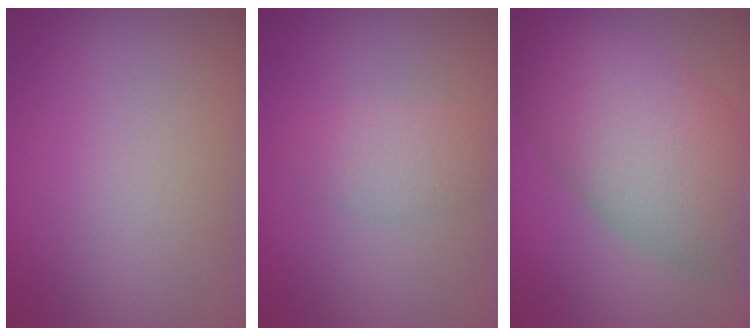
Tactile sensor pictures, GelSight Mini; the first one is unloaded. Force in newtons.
{"total": 1.2, "press": 1.2, "slide": 0.2}
{"total": 10.6, "press": 10.6, "slide": 0.5}